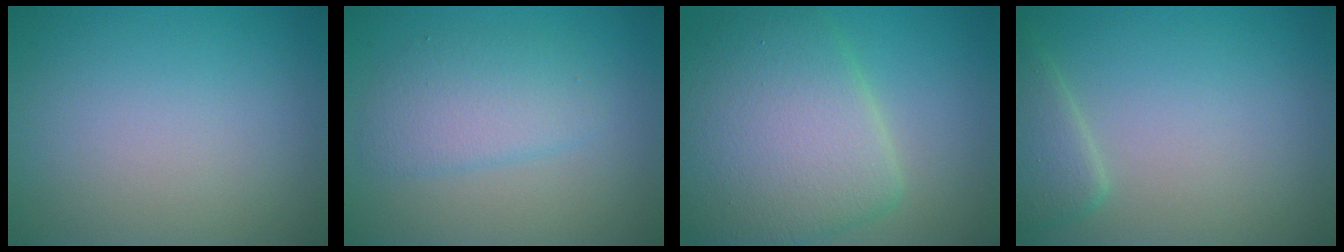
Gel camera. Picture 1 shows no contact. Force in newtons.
{"total": 3.2, "press": 3.2, "slide": 0.0}
{"total": 9.7, "press": 9.7, "slide": 0.2}
{"total": 2.5, "press": 2.5, "slide": 0.3}